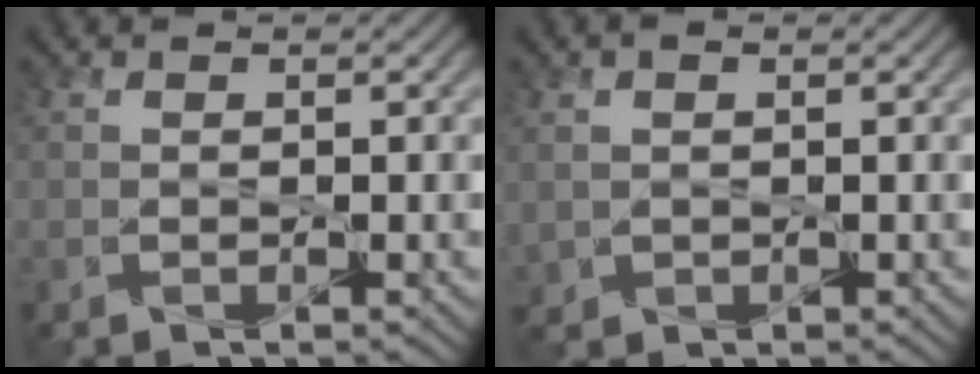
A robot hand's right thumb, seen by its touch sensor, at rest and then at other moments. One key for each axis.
{"total": 1.8, "fx": 0.5, "fy": 1.5, "fz": 0.8, "tx": -0.024, "ty": -0.003, "tz": 0.011}